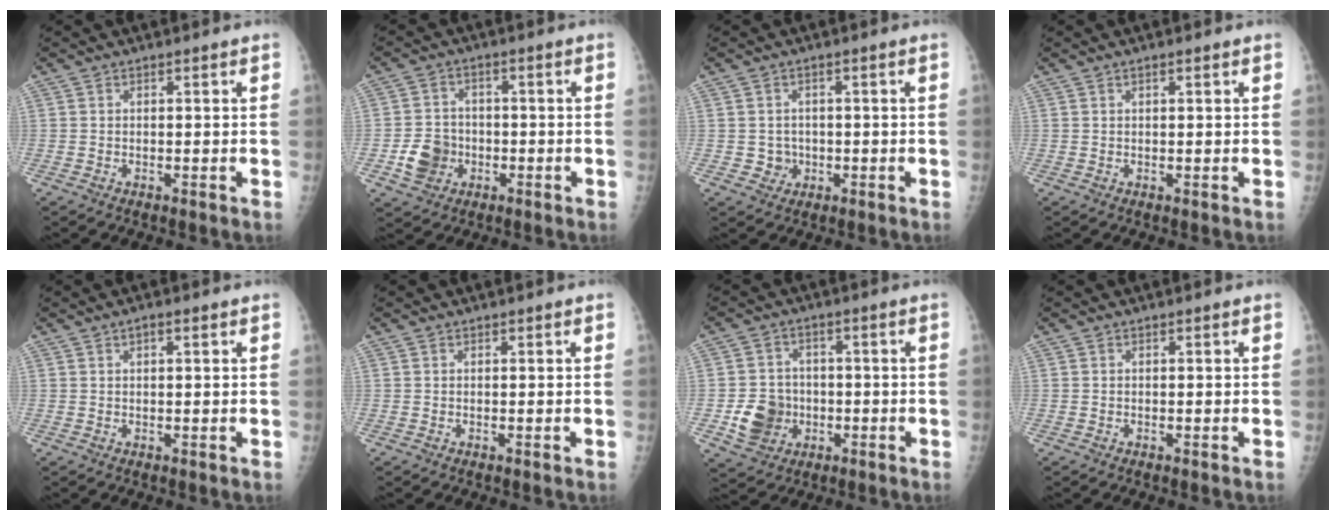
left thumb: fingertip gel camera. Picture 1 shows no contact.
{"total": 6.8, "force": [-2.3, 5.8, 2.6], "torque": [-0.026, 0.017, -0.039]}
{"total": 2.9, "force": [-0.7, 2.8, 0.5], "torque": [0.012, 0.007, -0.008]}
{"total": 0.8, "force": [0.4, 0.2, 0.6], "torque": [-0.007, 0.001, 0.006]}
{"total": 1.7, "force": [0.8, 0.6, 1.4], "torque": [-0.017, 0.004, 0.012]}
{"total": 0.0}
{"total": 8.2, "force": [-2.1, 7.2, 3.2], "torque": [-0.030, 0.011, -0.032]}
{"total": 0.0}